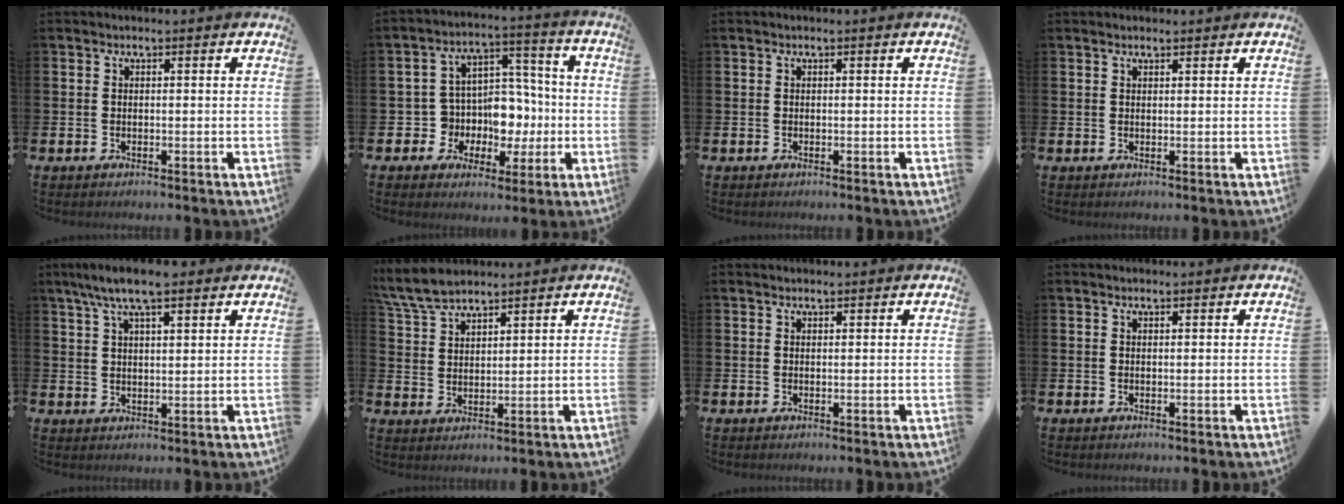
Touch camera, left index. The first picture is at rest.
{"total": 7.8, "force": [-0.8, 7.3, 2.6], "torque": [-0.078, 0.005, -0.005]}
{"total": 0.0}
{"total": 1.0, "force": [1.0, 0.2, 0.3], "torque": [0.003, -0.002, 0.015]}
{"total": 7.2, "force": [5.9, 1.6, 3.9], "torque": [-0.081, -0.011, 0.104]}
{"total": 6.4, "force": [5.8, 1.3, 2.1], "torque": [-0.066, -0.014, 0.110]}
{"total": 1.0, "force": [1.0, 0.3, 0.1], "torque": [0.006, 0.000, 0.016]}
{"total": 0.8, "force": [0.7, 0.1, 0.3], "torque": [0.002, -0.002, 0.010]}